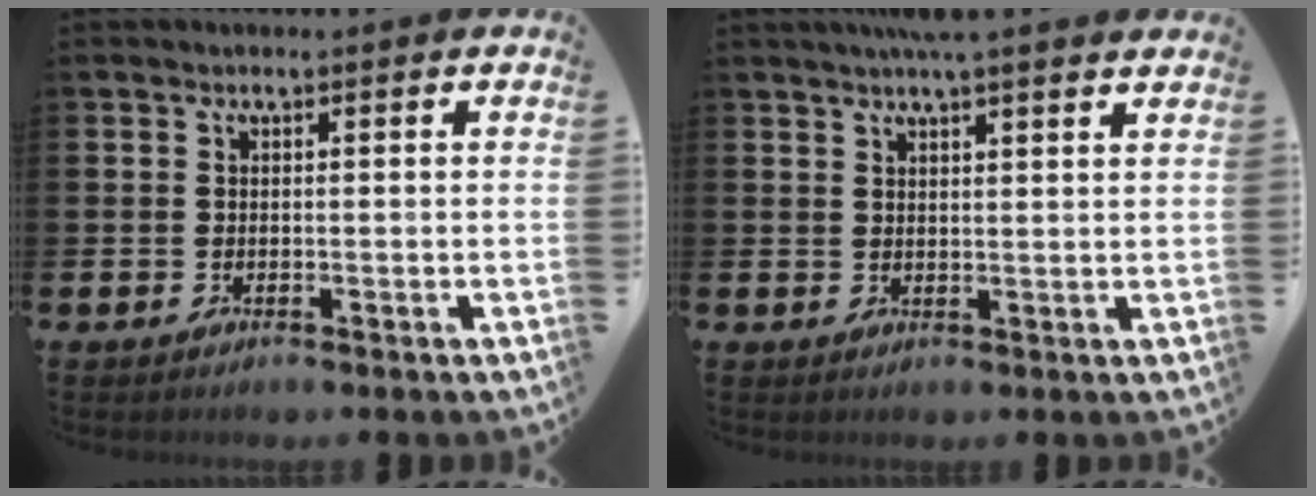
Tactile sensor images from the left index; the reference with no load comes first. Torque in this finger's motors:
{"motor_torque": [1.07, -1.07, 0.42, 0.08]}